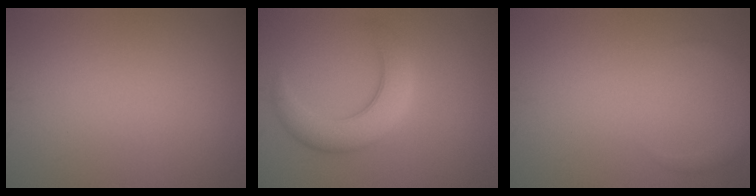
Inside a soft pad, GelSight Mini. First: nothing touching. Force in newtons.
{"total": 5.0, "press": 5.0, "slide": 0.3}
{"total": 1.5, "press": 1.5, "slide": 0.2}